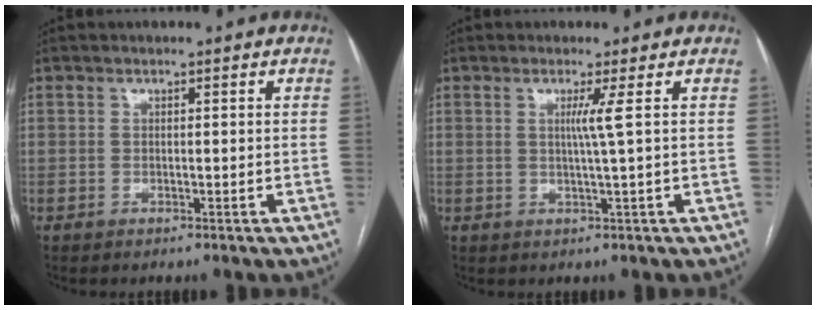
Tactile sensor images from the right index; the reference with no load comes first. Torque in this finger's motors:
{"motor_torque": [0.32, -0.03, 0.11, 0.06]}